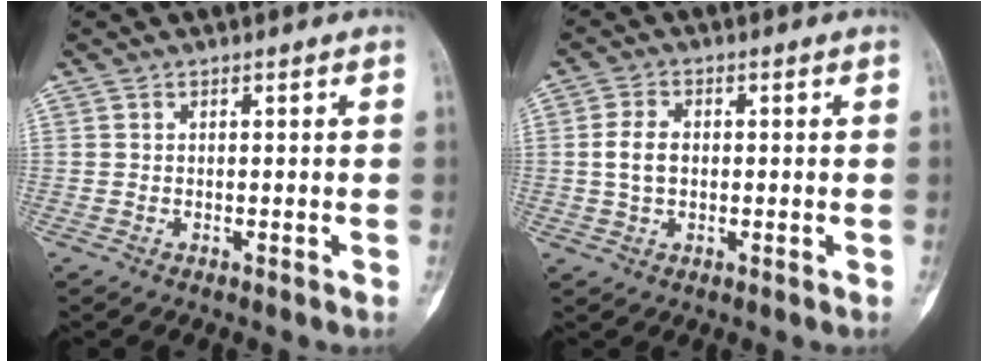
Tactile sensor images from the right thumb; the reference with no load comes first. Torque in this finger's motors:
{"motor_torque": [0.06, 0.06, 0.07, -0.07, 0.05]}